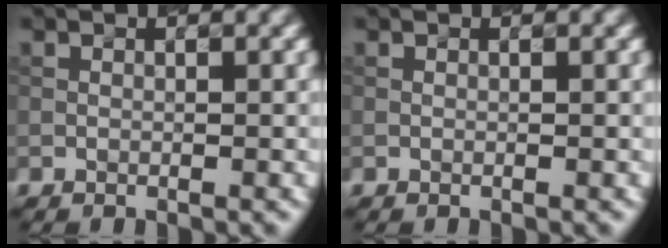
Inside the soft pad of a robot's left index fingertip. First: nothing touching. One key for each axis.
{"total": 0.0}